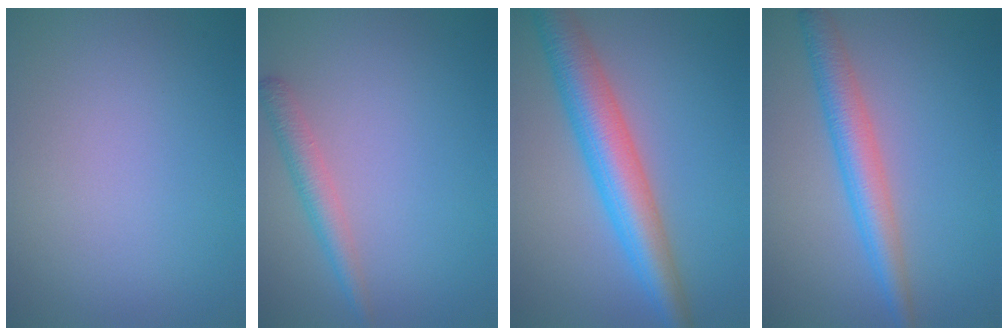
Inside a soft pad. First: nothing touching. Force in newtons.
{"total": 2.2, "press": 2.2, "slide": 0.1}
{"total": 6.7, "press": 6.7, "slide": 0.3}
{"total": 4.0, "press": 4.0, "slide": 0.1}